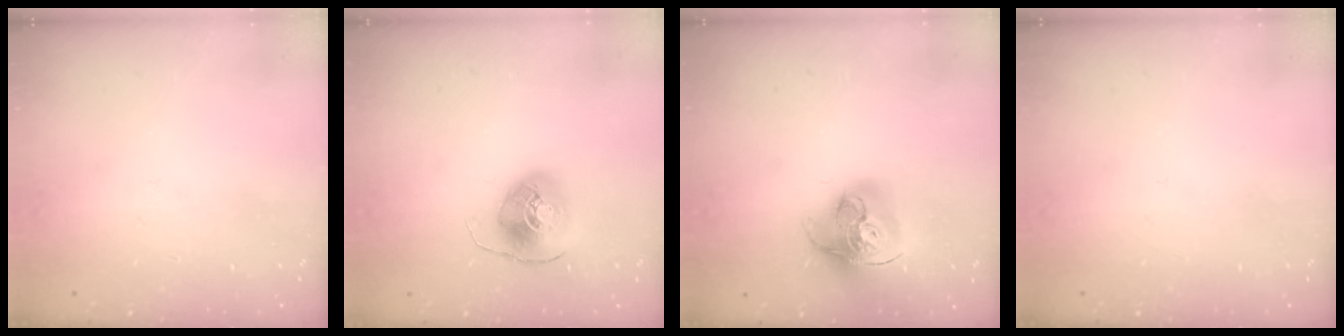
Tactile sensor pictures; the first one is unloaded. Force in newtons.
{"total": 8.1, "press": 8.0, "slide": 1.2}
{"total": 18.6, "press": 18.5, "slide": 2.1}
{"total": 0.0}